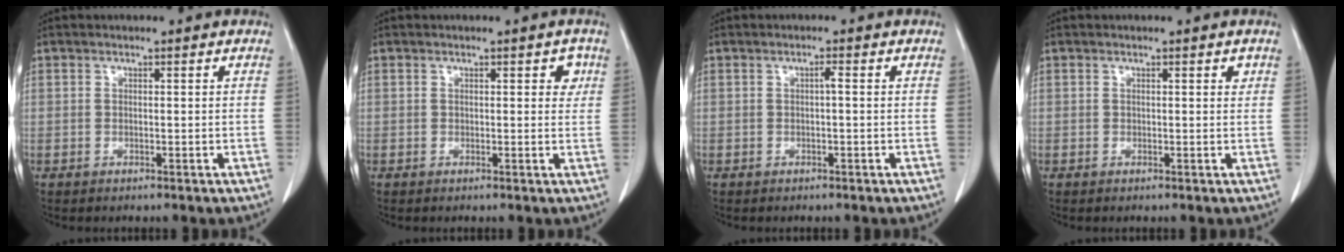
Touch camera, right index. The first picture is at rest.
{"total": 2.1, "force": [0.8, 1.2, 1.5], "torque": [-0.007, 0.004, 0.006]}
{"total": 0.8, "force": [0.0, 0.1, 0.8], "torque": [-0.014, 0.001, 0.000]}
{"total": 0.8, "force": [0.5, 0.4, 0.5], "torque": [-0.001, -0.001, 0.004]}